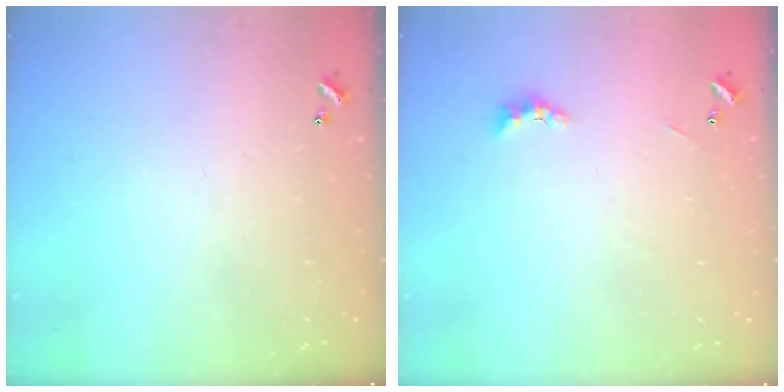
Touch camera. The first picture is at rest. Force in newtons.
{"total": 2.5, "press": 2.5, "slide": 0.6}